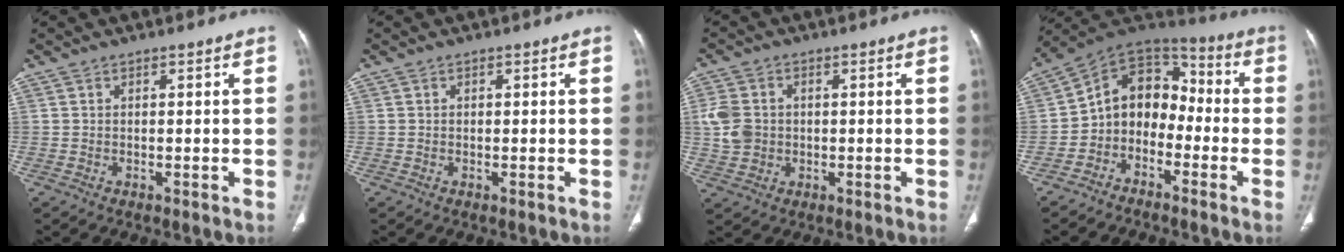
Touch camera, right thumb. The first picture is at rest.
{"total": 0.0}
{"total": 6.7, "force": [0.2, 5.5, 3.8], "torque": [-0.071, 0.006, 0.005]}
{"total": 11.7, "force": [-3.2, 9.0, 6.6], "torque": [-0.076, 0.077, -0.074]}